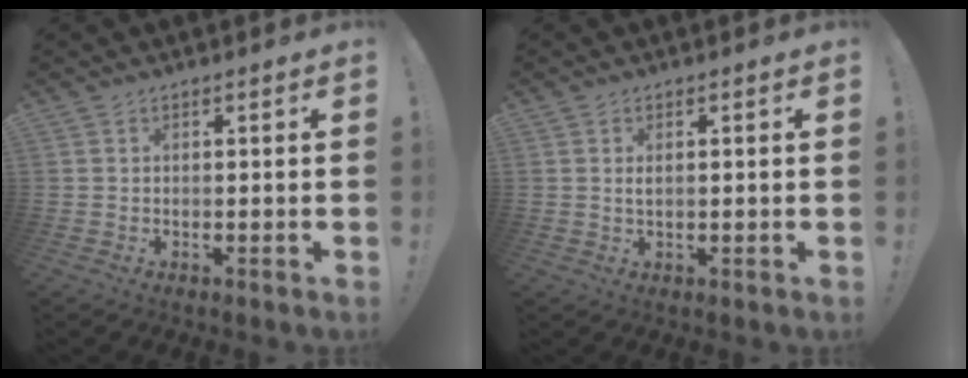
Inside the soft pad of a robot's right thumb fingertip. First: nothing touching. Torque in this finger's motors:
{"motor_torque": [-0.28, 0.12, 0.31, -0.13, 0.00]}